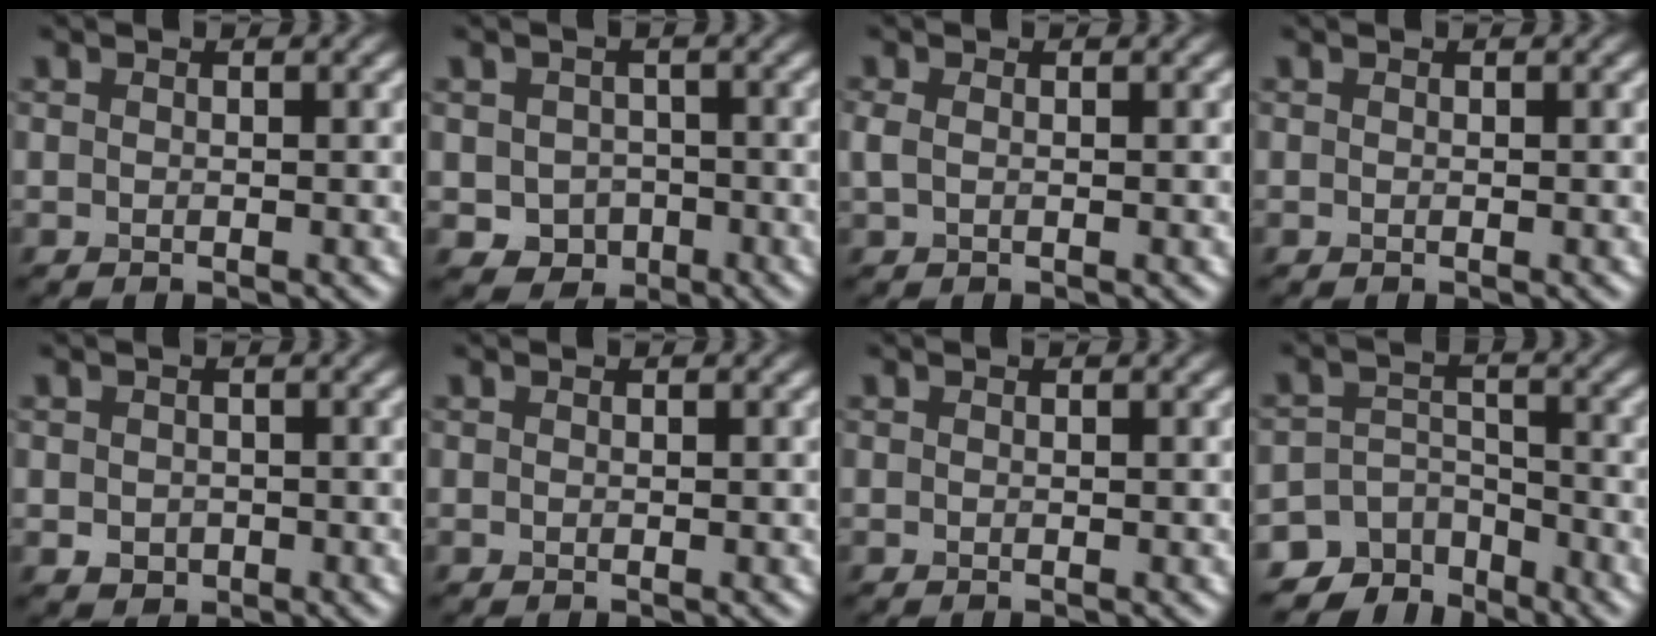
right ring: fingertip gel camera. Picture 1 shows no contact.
{"total": 3.0, "force": [-0.7, 2.7, 1.2], "torque": [-0.017, -0.006, -0.010]}
{"total": 1.0, "force": [0.3, 0.6, 0.8], "torque": [-0.022, 0.000, 0.003]}
{"total": 0.0}
{"total": 1.4, "force": [-0.1, 1.2, 0.7], "torque": [-0.011, -0.006, -0.004]}
{"total": 0.0}
{"total": 0.0}
{"total": 5.8, "force": [-4.8, 3.2, 0.6], "torque": [0.010, -0.004, -0.075]}